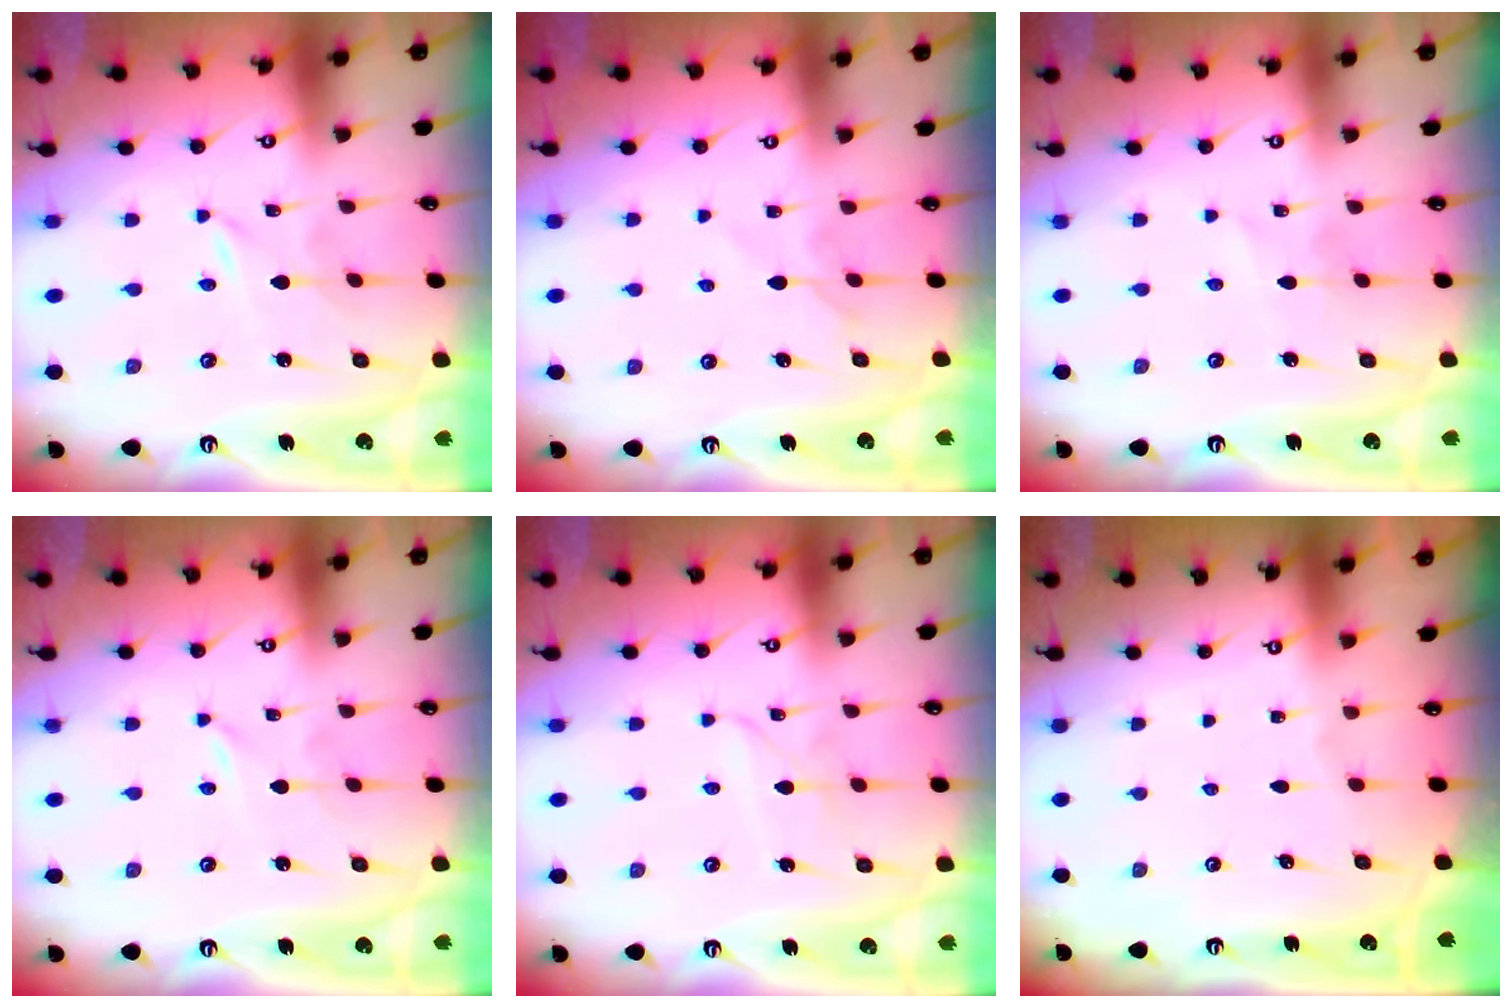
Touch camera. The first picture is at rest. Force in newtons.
{"total": 3.9, "press": 3.8, "slide": 0.6}
{"total": 2.7, "press": 2.7, "slide": 0.3}
{"total": 0.0}
{"total": 2.4, "press": 2.4, "slide": 0.3}
{"total": 0.0}